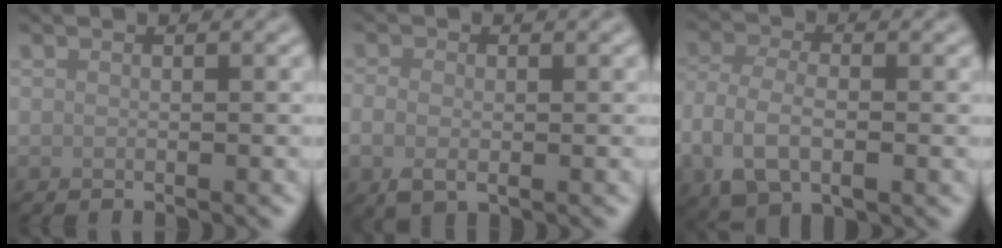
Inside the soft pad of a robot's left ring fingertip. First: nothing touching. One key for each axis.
{"total": 2.6, "fx": -0.5, "fy": 1.7, "fz": 1.9, "tx": -0.043, "ty": -0.006, "tz": -0.009}
{"total": 5.7, "fx": -1.6, "fy": 3.3, "fz": 4.3, "tx": -0.096, "ty": -0.006, "tz": -0.035}